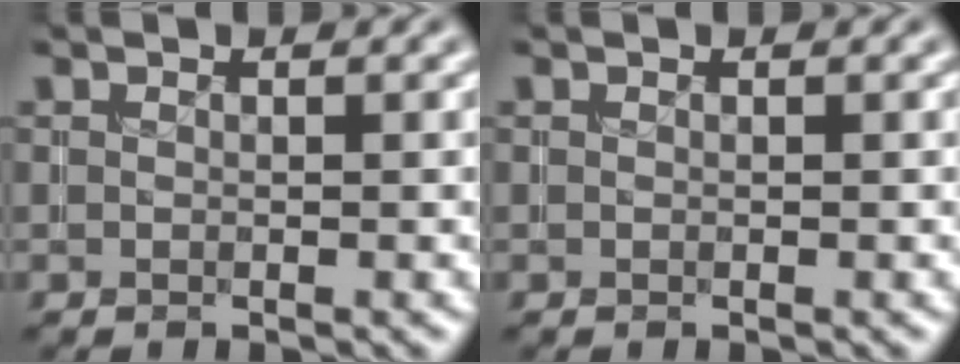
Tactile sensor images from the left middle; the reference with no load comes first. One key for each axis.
{"total": 0.0}